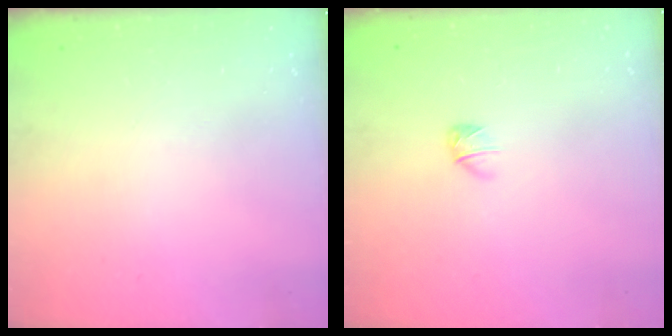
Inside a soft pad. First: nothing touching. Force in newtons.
{"total": 3.0, "press": 2.9, "slide": 0.7}